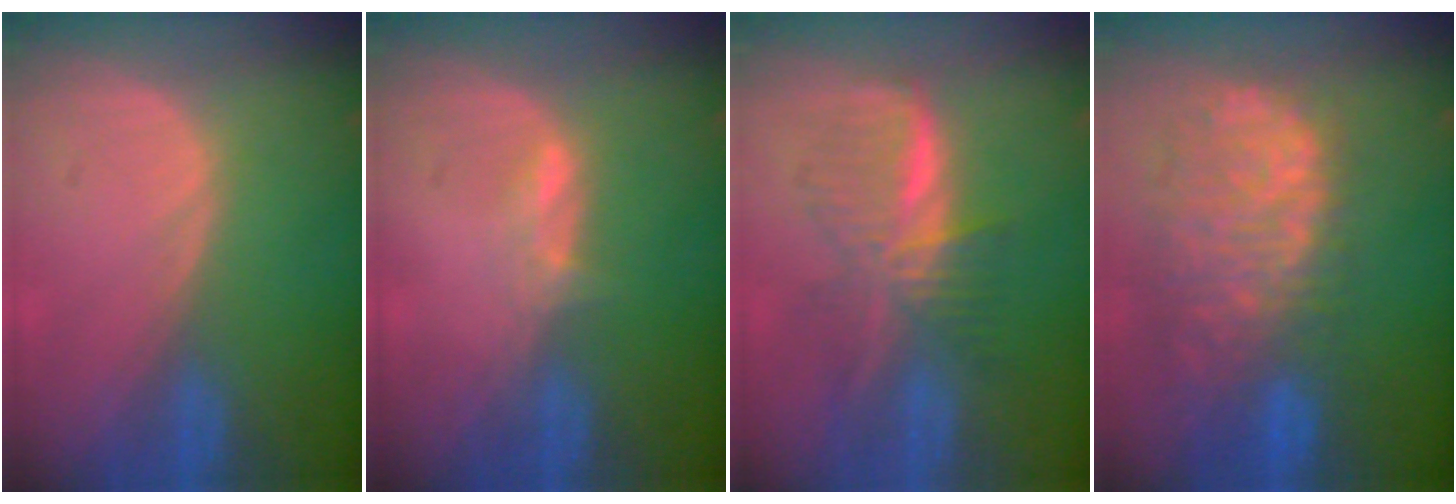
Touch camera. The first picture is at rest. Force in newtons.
{"total": 1.7, "press": 1.7, "slide": 0.6}
{"total": 6.6, "press": 6.6, "slide": 0.0}
{"total": 12.3, "press": 10.1, "slide": 7.0}